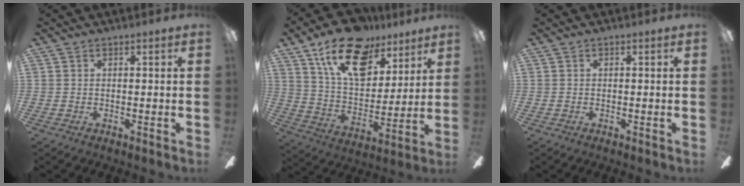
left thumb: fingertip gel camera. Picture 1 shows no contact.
{"total": 20.7, "force": [12.7, 11.3, 11.8], "torque": [-0.189, -0.065, 0.224]}
{"total": 0.0}